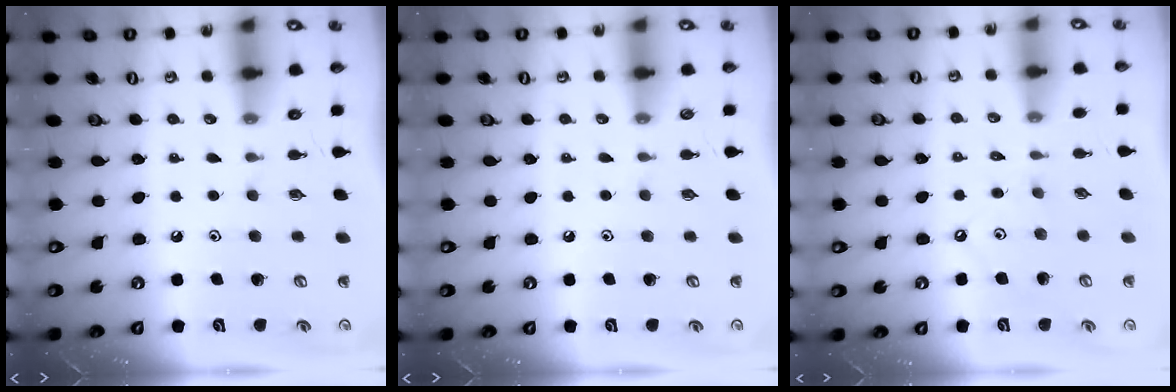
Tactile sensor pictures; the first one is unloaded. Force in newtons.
{"total": 2.3, "press": 2.3, "slide": 0.4}
{"total": 2.5, "press": 2.5, "slide": 0.4}